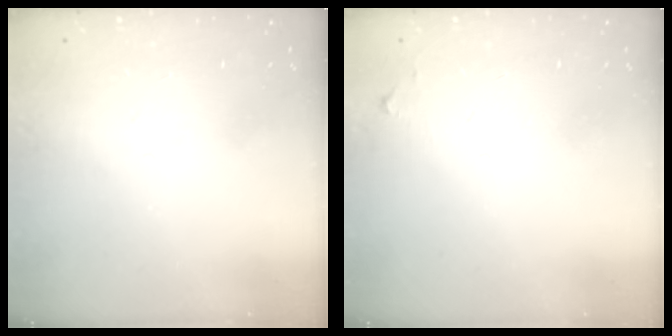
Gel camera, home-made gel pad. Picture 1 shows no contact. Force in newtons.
{"total": 5.0, "press": 5.0, "slide": 0.7}